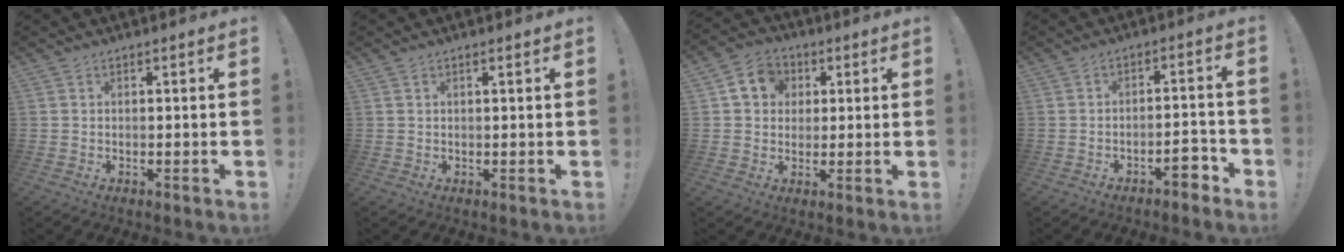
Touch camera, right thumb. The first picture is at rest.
{"total": 0.9, "force": [0.5, 0.0, 0.8], "torque": [-0.009, -0.003, 0.007]}
{"total": 9.1, "force": [2.7, 7.9, 3.6], "torque": [-0.048, -0.001, 0.055]}
{"total": 5.4, "force": [-3.9, 1.9, 3.3], "torque": [-0.047, 0.020, -0.066]}